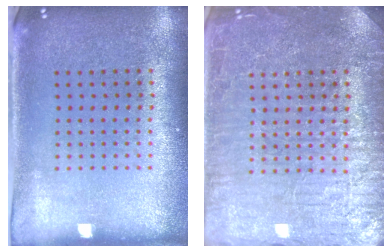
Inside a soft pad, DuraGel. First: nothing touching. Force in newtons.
{"total": 7.1, "press": 7.1, "slide": 1.1}